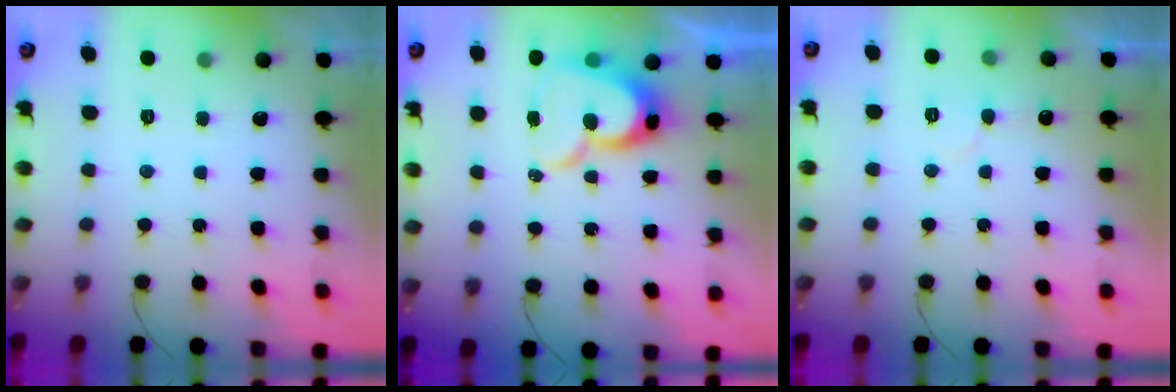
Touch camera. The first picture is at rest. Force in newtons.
{"total": 13.7, "press": 13.6, "slide": 1.3}
{"total": 5.4, "press": 5.3, "slide": 0.4}